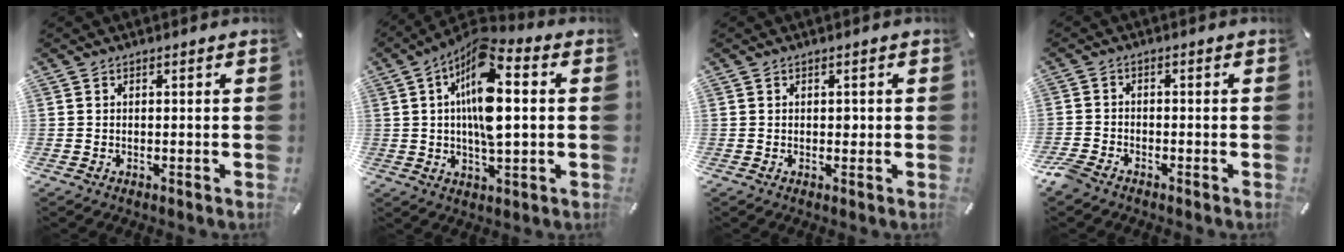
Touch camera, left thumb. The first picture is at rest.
{"total": 14.9, "force": [2.4, 6.1, 13.4], "torque": [-0.250, -0.006, 0.039]}
{"total": 1.3, "force": [0.1, 1.1, 0.7], "torque": [0.001, -0.003, -0.003]}
{"total": 3.2, "force": [-2.6, 1.5, 1.2], "torque": [-0.038, 0.008, -0.055]}